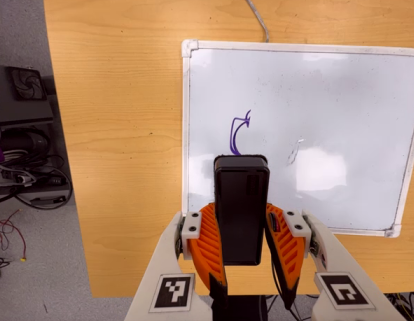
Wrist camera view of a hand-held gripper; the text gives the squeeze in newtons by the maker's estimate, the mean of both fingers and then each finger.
{"total": 6.4, "left": 5.4, "right": 7.4}